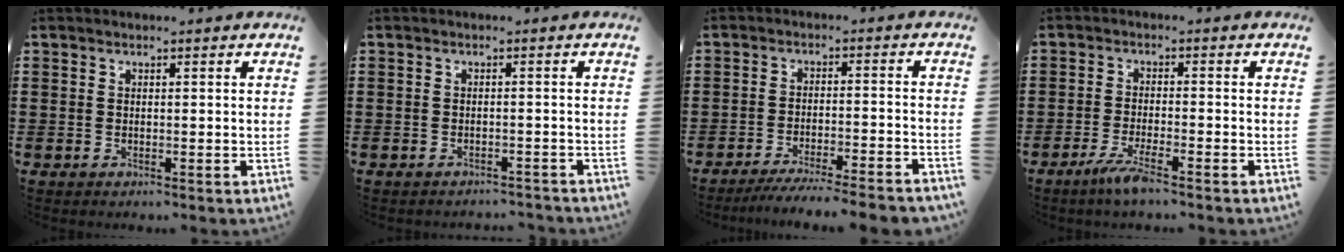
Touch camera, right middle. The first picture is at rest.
{"total": 1.3, "force": [-1.3, 0.1, 0.1], "torque": [-0.005, 0.002, -0.027]}
{"total": 5.0, "force": [-4.6, -0.3, 1.9], "torque": [-0.035, -0.011, -0.091]}
{"total": 3.9, "force": [-2.7, 0.1, 2.9], "torque": [-0.067, -0.010, -0.051]}